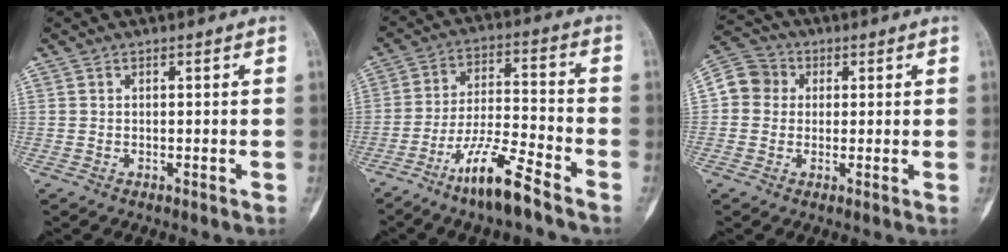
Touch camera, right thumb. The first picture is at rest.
{"total": 11.6, "force": [-8.1, 1.9, 8.0], "torque": [-0.151, 0.052, -0.151]}
{"total": 7.2, "force": [0.8, 6.7, 2.5], "torque": [-0.026, 0.014, 0.002]}